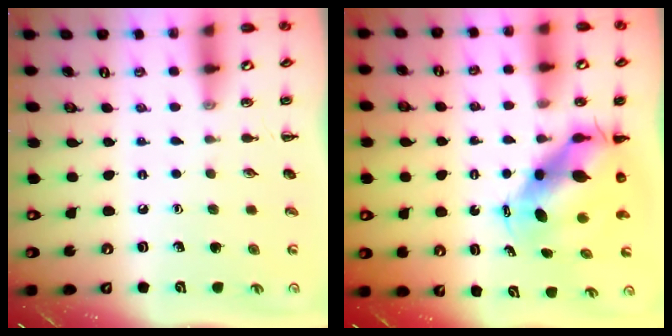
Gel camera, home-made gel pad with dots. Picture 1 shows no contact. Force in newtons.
{"total": 7.7, "press": 7.5, "slide": 1.8}